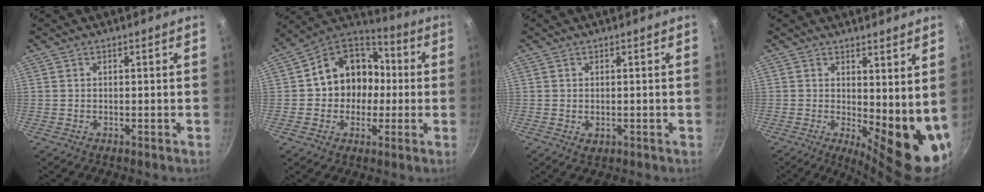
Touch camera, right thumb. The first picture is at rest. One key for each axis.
{"total": 15.1, "fx": 0.1, "fy": 12.9, "fz": 7.8, "tx": -0.084, "ty": 0.043, "tz": -0.011}
{"total": 1.5, "fx": -0.1, "fy": 1.0, "fz": 1.1, "tx": -0.016, "ty": -0.002, "tz": 0.000}
{"total": 12.3, "fx": 1.7, "fy": 4.9, "fz": 11.1, "tx": -0.116, "ty": -0.026, "tz": 0.036}